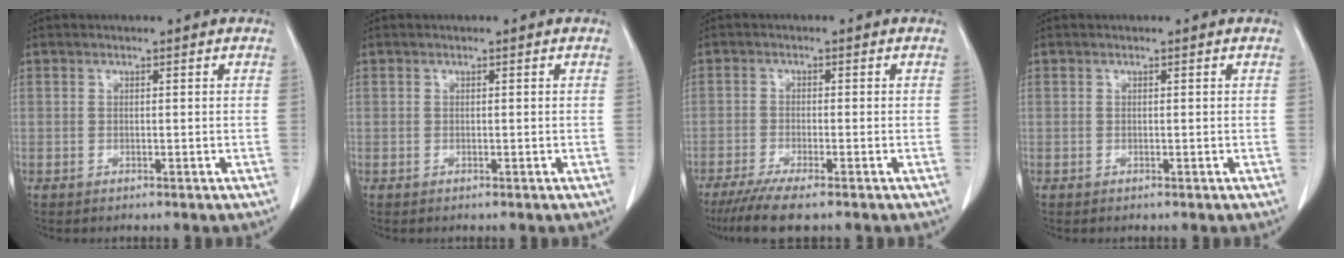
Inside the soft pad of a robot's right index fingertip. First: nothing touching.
{"total": 0.0}
{"total": 6.6, "force": [-5.0, 0.3, 4.2], "torque": [-0.069, -0.016, -0.081]}
{"total": 0.0}